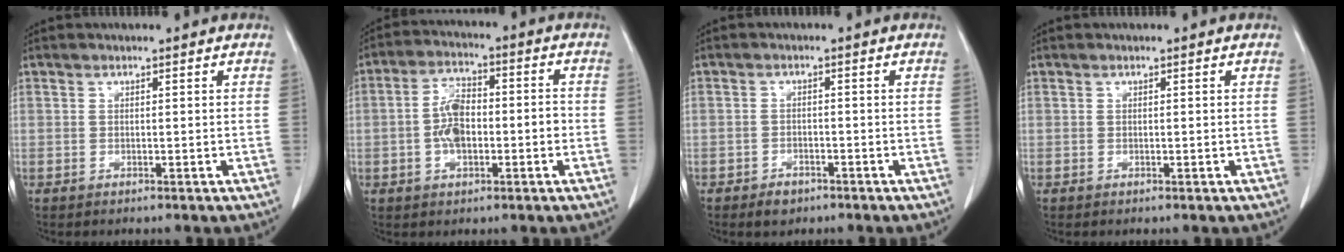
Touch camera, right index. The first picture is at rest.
{"total": 7.6, "force": [-1.2, 3.8, 6.5], "torque": [-0.135, 0.022, -0.025]}
{"total": 2.5, "force": [-1.7, 1.6, 0.9], "torque": [-0.011, 0.004, -0.016]}
{"total": 0.0}